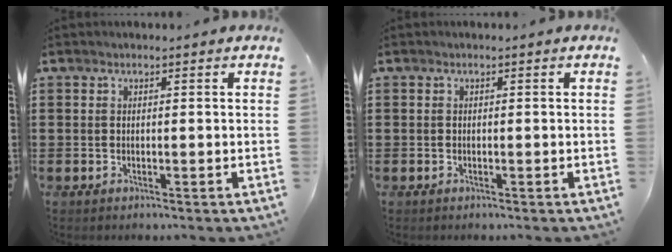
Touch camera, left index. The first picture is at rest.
{"total": 0.0}